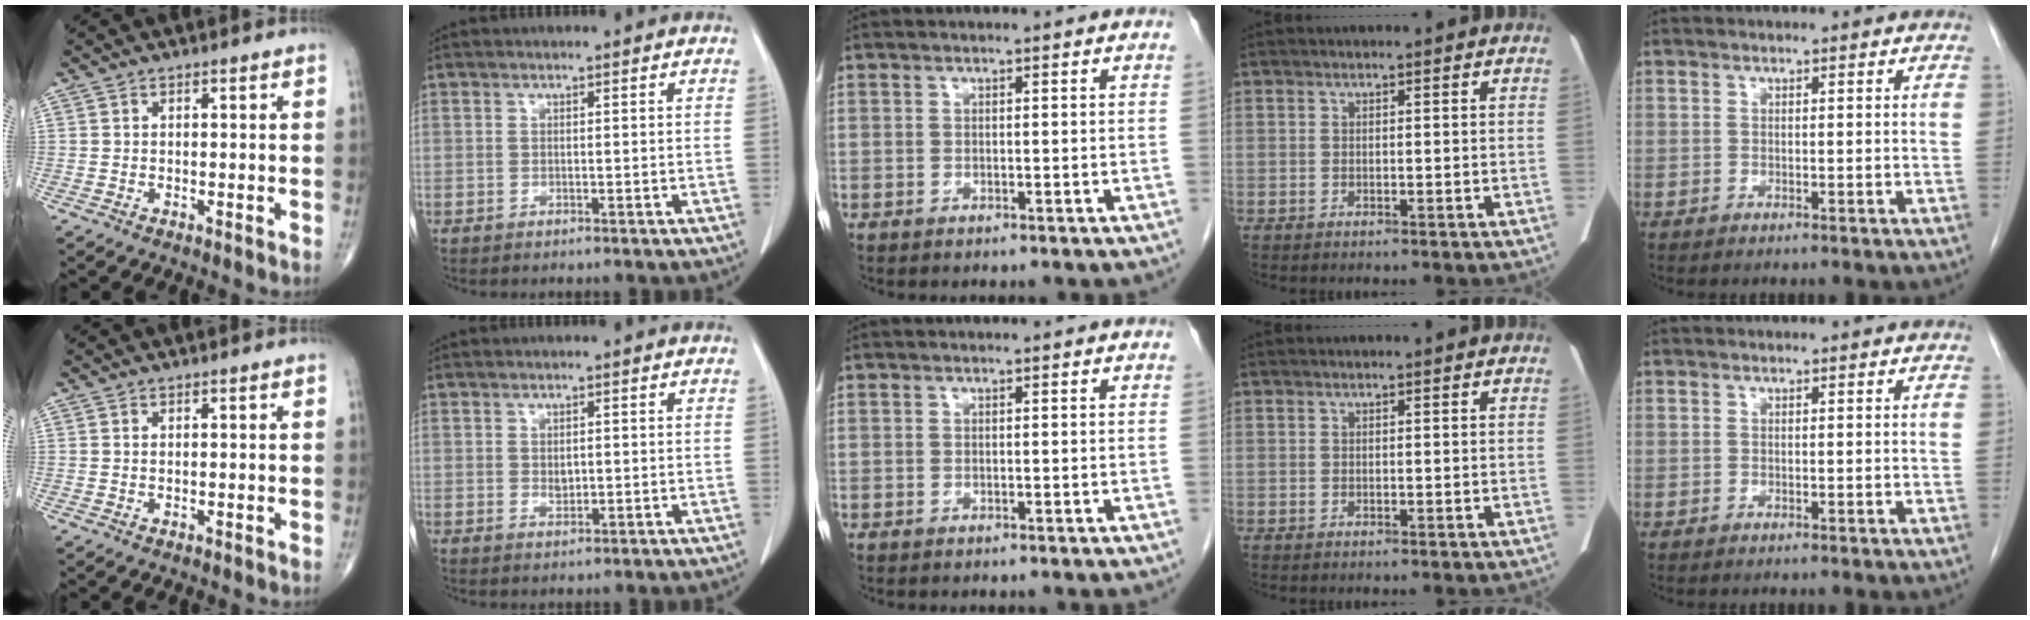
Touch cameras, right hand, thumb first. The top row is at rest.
{"index": {"total": 0.5, "force": [-0.1, 0.2, 0.5], "torque": [-0.010, -0.001, -0.001]}}